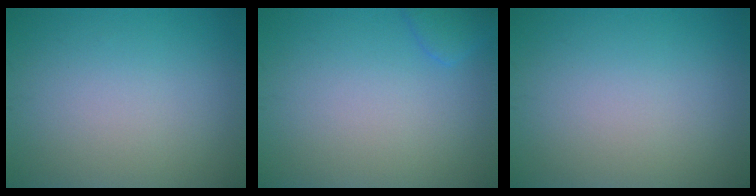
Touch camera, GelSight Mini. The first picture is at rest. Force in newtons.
{"total": 1.6, "press": 1.6, "slide": 0.1}
{"total": 0.0}